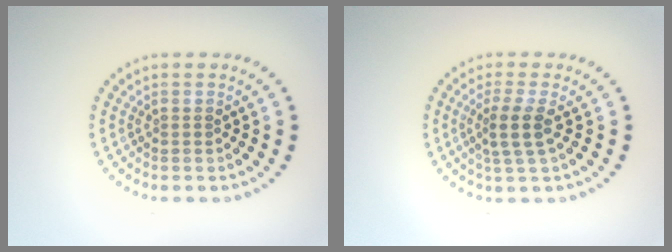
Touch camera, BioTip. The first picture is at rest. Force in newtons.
{"total": 2.5, "press": 2.1, "slide": 1.4}